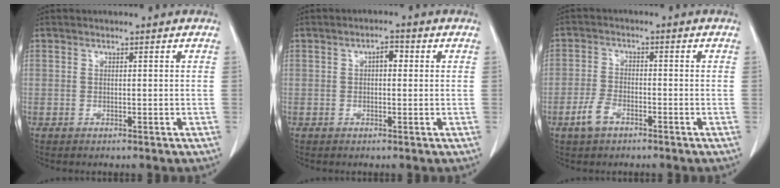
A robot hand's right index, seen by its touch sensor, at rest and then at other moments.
{"total": 2.2, "force": [0.4, 1.1, 1.9], "torque": [-0.027, 0.010, 0.004]}
{"total": 4.1, "force": [-2.5, 2.1, 2.4], "torque": [-0.055, 0.001, -0.046]}